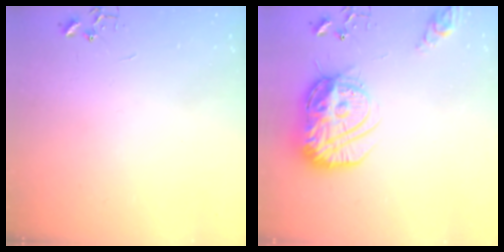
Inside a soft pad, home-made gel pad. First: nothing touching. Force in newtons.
{"total": 19.4, "press": 19.3, "slide": 1.7}